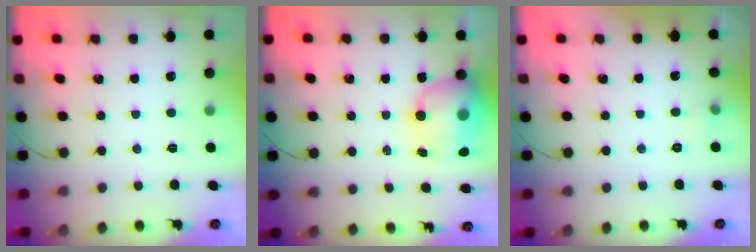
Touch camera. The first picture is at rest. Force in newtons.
{"total": 12.7, "press": 12.2, "slide": 3.4}
{"total": 2.9, "press": 2.8, "slide": 0.9}